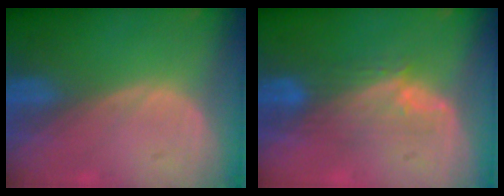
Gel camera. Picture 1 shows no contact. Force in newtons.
{"total": 5.5, "press": 5.4, "slide": 0.7}